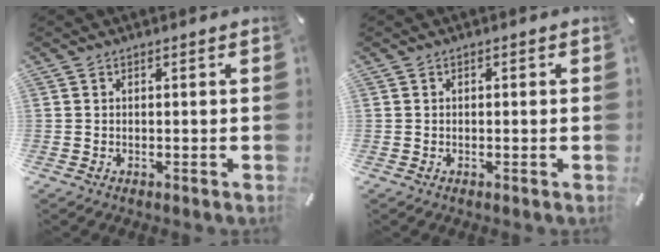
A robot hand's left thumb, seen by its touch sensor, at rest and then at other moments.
{"total": 0.5, "force": [-0.1, 0.2, 0.5], "torque": [-0.008, -0.002, -0.002]}